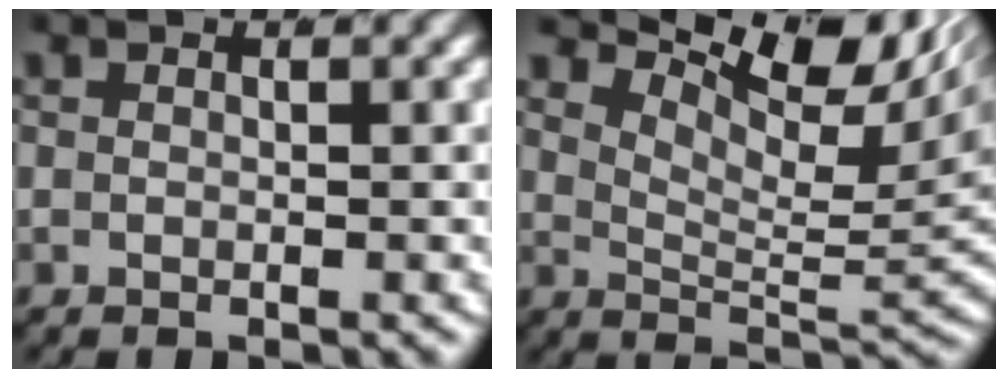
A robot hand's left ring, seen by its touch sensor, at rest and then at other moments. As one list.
[{"total": 9.3, "force": [4.9, 3.3, 7.2], "torque": [-0.084, 0.004, 0.080]}]